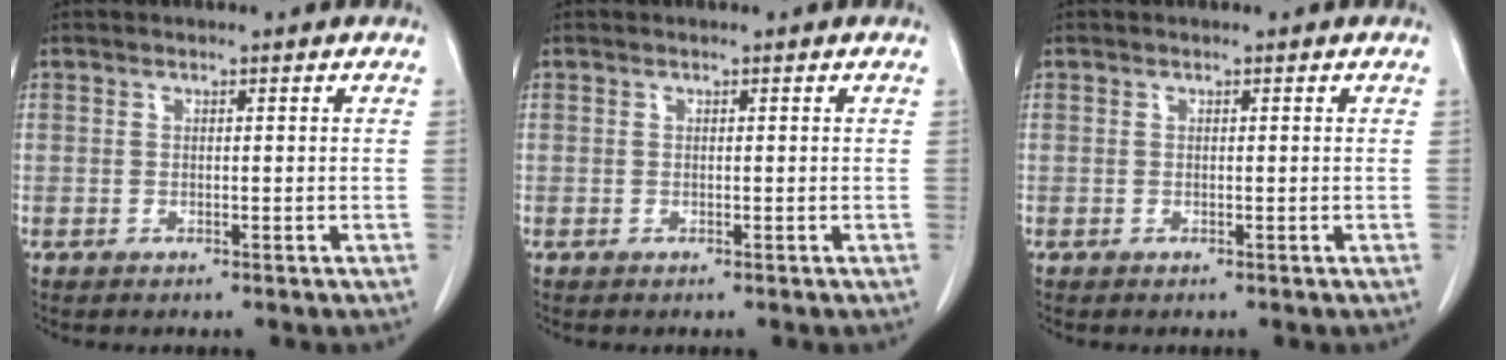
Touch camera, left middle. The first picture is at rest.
{"total": 0.0}
{"total": 0.0}